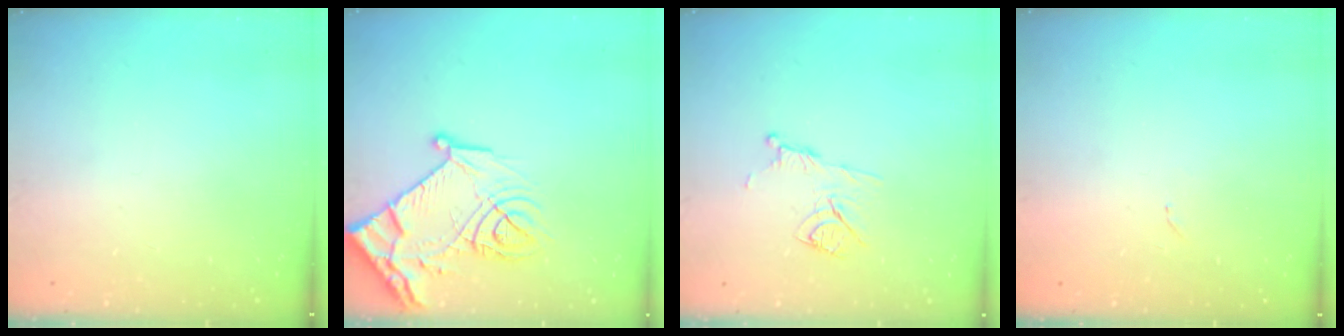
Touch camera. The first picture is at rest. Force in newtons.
{"total": 16.3, "press": 16.3, "slide": 1.8}
{"total": 9.2, "press": 9.2, "slide": 0.2}
{"total": 5.0, "press": 5.0, "slide": 0.3}